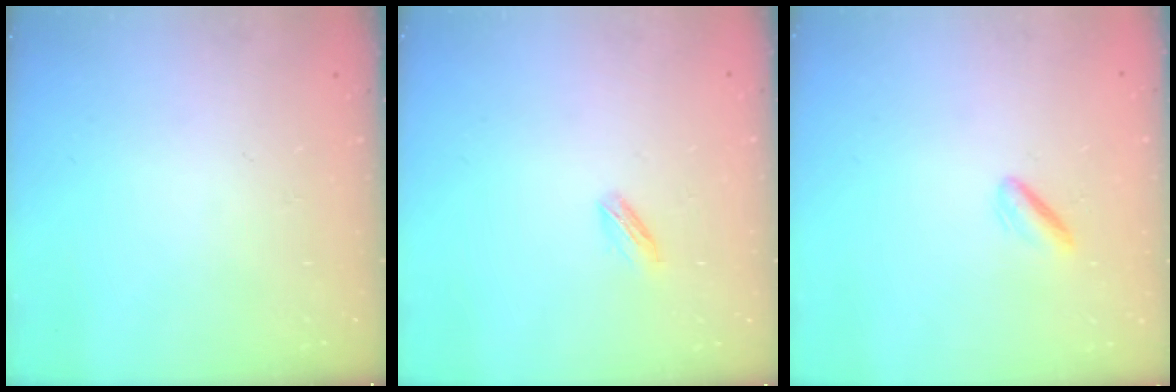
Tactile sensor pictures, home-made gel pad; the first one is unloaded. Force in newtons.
{"total": 2.6, "press": 2.5, "slide": 0.7}
{"total": 1.2, "press": 0.8, "slide": 0.8}